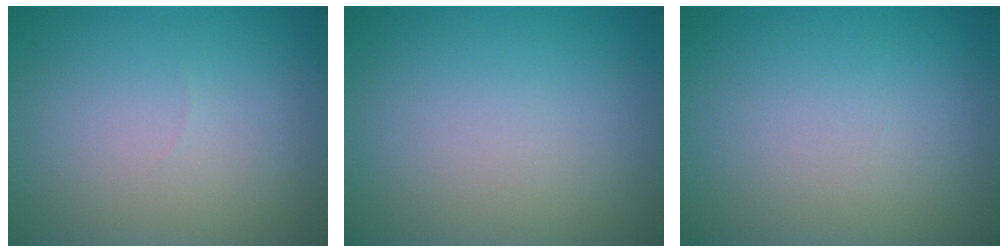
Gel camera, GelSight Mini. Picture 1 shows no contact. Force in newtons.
{"total": 0.0}
{"total": 0.0}